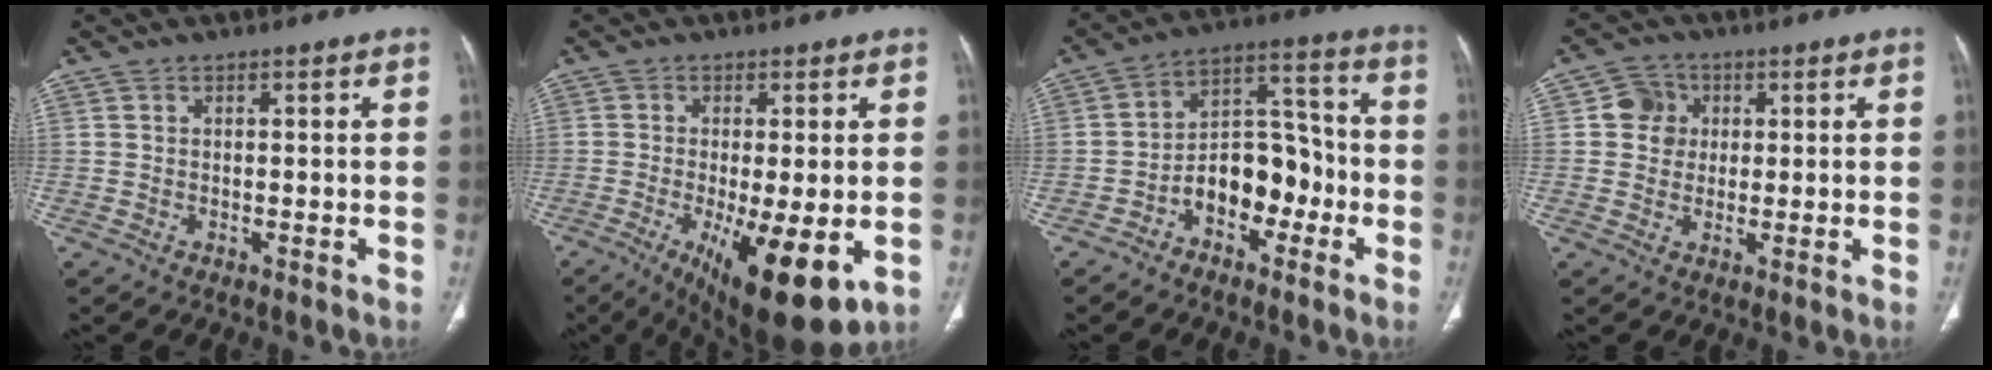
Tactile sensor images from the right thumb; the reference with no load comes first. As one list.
[{"total": 14.8, "force": [-4.5, 4.6, 13.3], "torque": [-0.188, -0.023, -0.054]}, {"total": 11.9, "force": [-4.3, 7.8, 7.8], "torque": [-0.083, 0.059, -0.076]}, {"total": 5.3, "force": [1.0, 4.9, 1.5], "torque": [0.000, 0.005, 0.014]}]